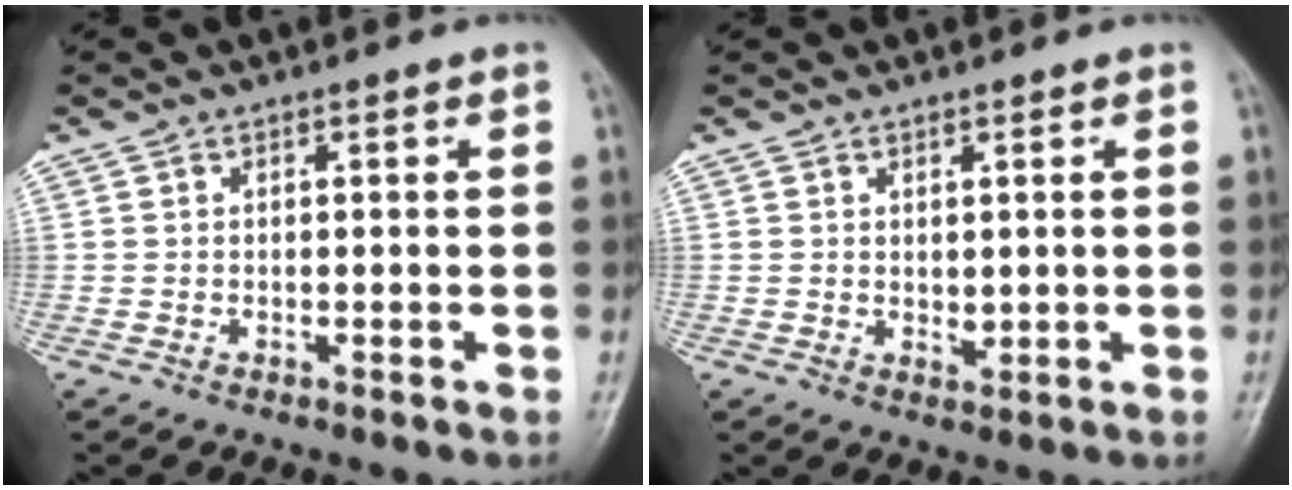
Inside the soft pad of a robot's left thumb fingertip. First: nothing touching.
{"total": 1.7, "force": [0.5, 1.0, 1.3], "torque": [-0.018, -0.008, 0.013]}